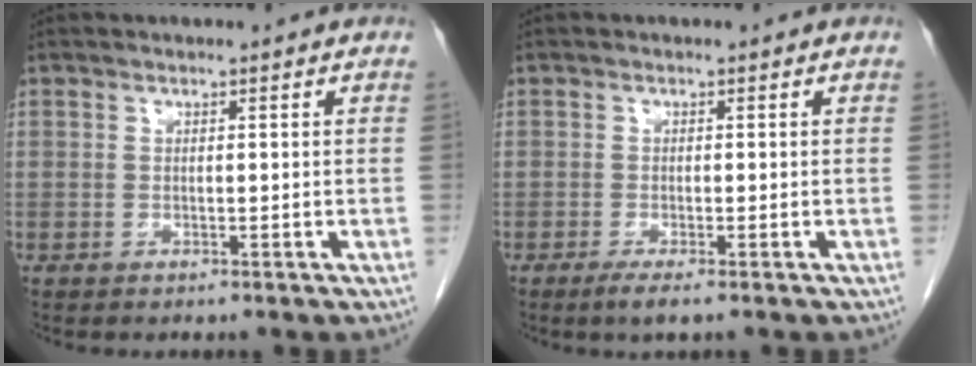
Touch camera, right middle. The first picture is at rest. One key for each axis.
{"total": 2.0, "fx": -1.2, "fy": -0.1, "fz": 1.6, "tx": -0.031, "ty": -0.007, "tz": -0.024}